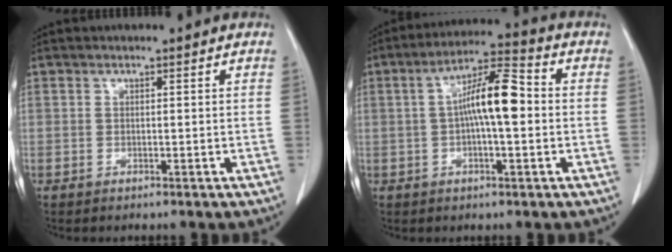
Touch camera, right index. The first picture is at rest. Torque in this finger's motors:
{"motor_torque": [1.11, -0.05, 0.46, 0.17]}